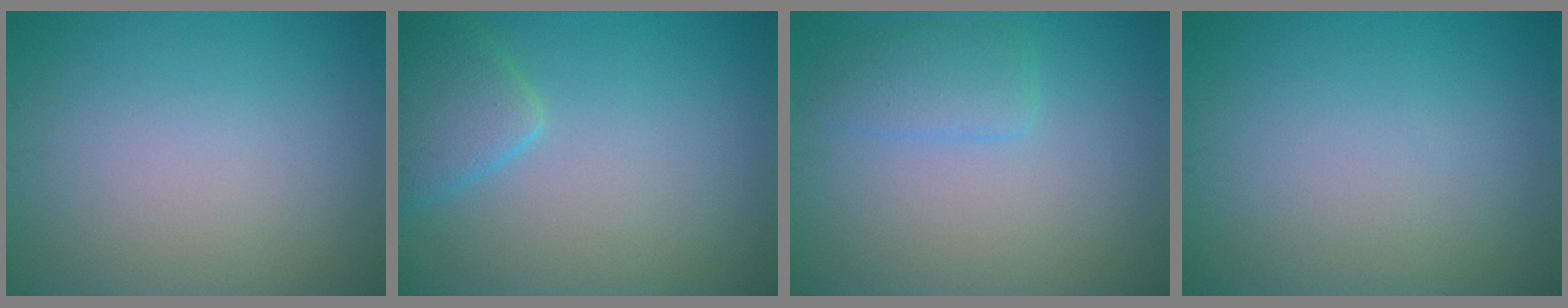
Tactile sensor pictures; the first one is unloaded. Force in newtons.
{"total": 3.3, "press": 3.3, "slide": 0.3}
{"total": 2.1, "press": 2.1, "slide": 0.2}
{"total": 0.0}